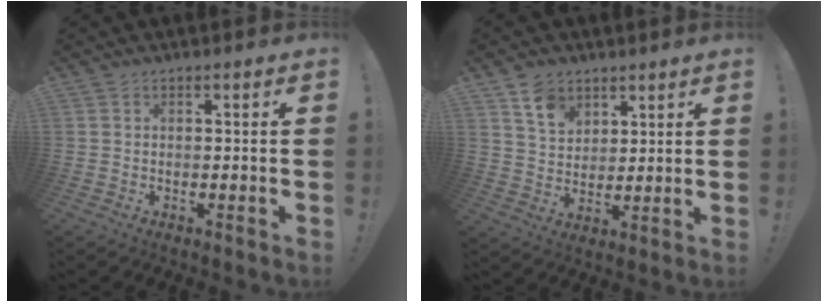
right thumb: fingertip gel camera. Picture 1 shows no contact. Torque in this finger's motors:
{"motor_torque": [0.47, -0.05, 0.08, -0.10, 0.02]}